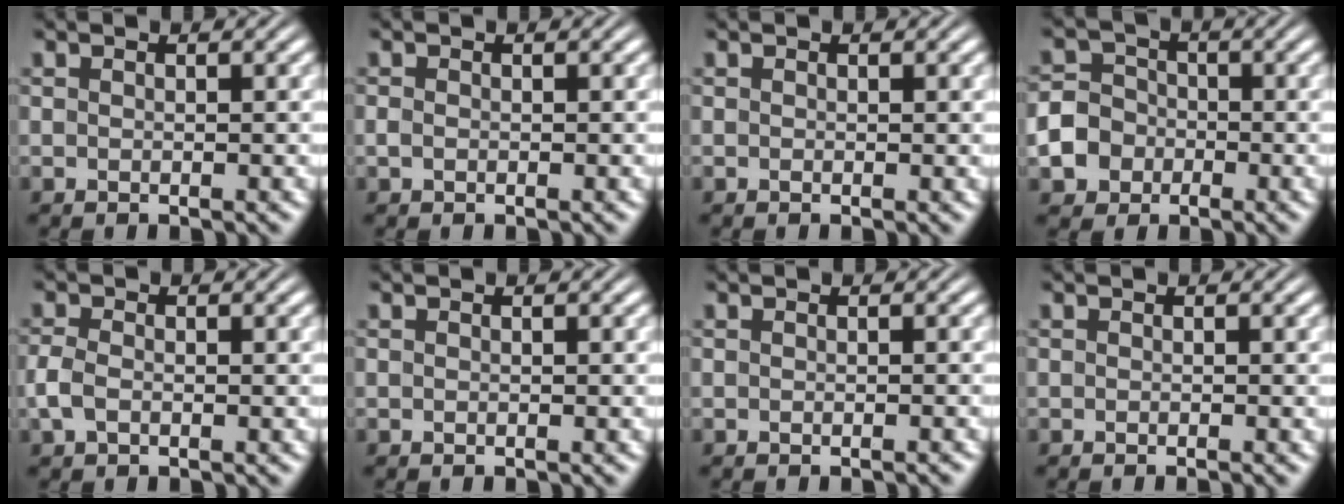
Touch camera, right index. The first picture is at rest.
{"total": 0.6, "force": [-0.4, 0.3, 0.3], "torque": [-0.011, -0.006, -0.003]}
{"total": 0.0}
{"total": 6.6, "force": [-1.9, 5.9, 2.1], "torque": [-0.059, -0.027, -0.028]}
{"total": 1.9, "force": [-0.7, 1.3, 1.2], "torque": [-0.038, -0.005, -0.010]}
{"total": 0.0}
{"total": 0.5, "force": [-0.5, 0.0, 0.2], "torque": [-0.003, 0.004, -0.011]}
{"total": 0.8, "force": [-0.7, -0.1, 0.4], "torque": [-0.001, 0.003, -0.014]}